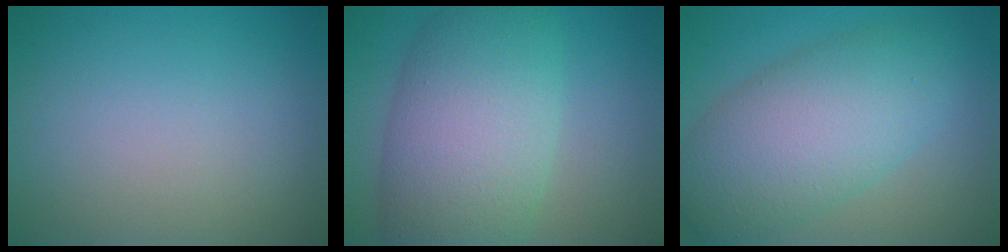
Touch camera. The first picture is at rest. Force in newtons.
{"total": 10.6, "press": 10.5, "slide": 0.4}
{"total": 8.6, "press": 8.6, "slide": 0.1}